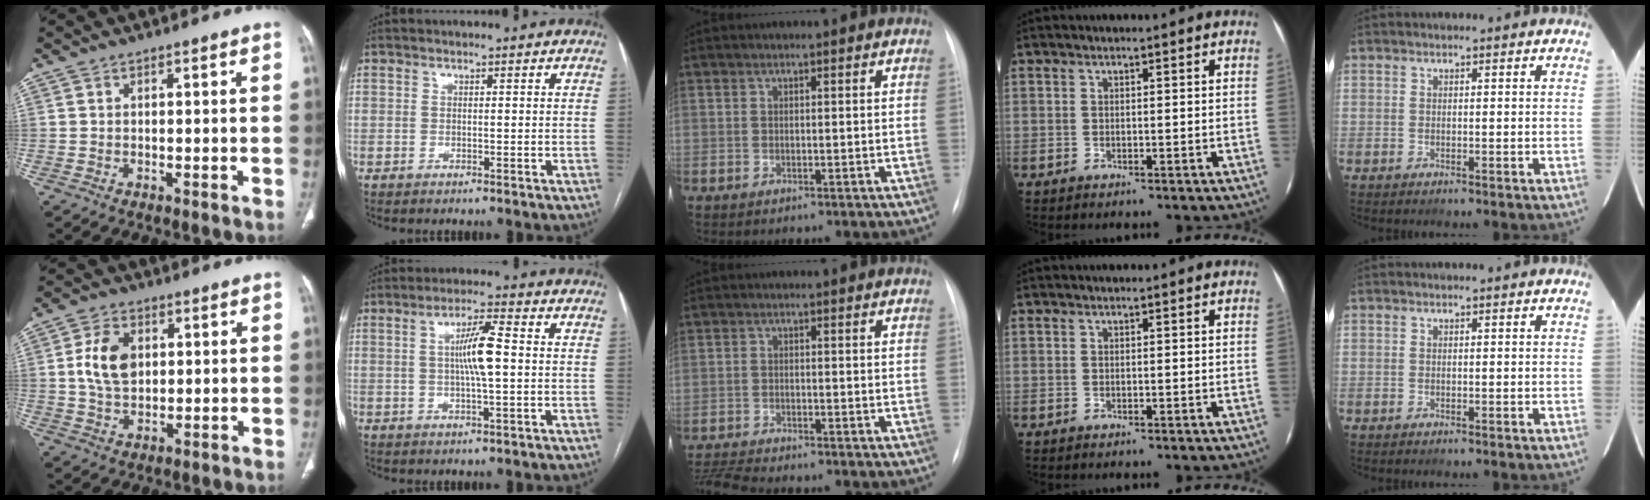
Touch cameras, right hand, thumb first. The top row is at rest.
{"thumb": {"total": 8.4, "force": [1.5, 5.6, 6.0], "torque": [-0.102, -0.002, 0.029]}, "index": {"total": 6.7, "force": [0.3, 0.4, 6.7], "torque": [-0.121, 0.004, 0.003]}, "middle": {"total": 5.5, "force": [-5.3, -0.6, 1.4], "torque": [-0.031, -0.019, -0.091]}}